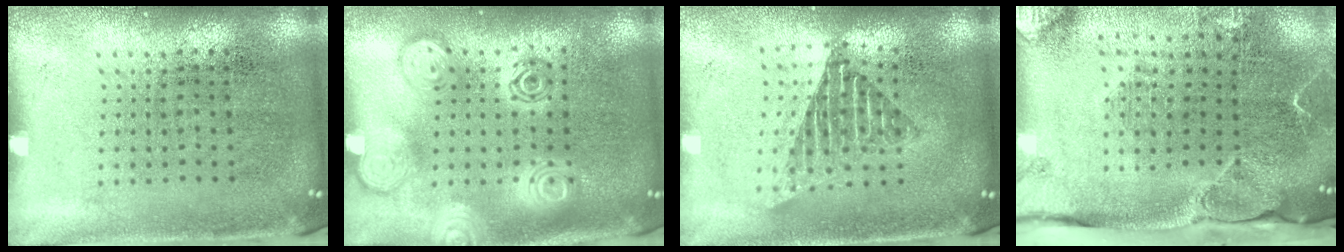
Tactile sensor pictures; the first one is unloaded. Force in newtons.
{"total": 2.8, "press": 2.8, "slide": 0.5}
{"total": 1.7, "press": 1.3, "slide": 1.0}
{"total": 2.7, "press": 2.2, "slide": 1.6}